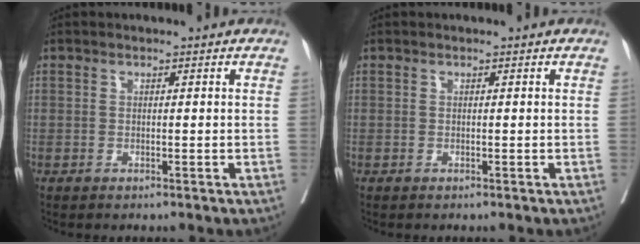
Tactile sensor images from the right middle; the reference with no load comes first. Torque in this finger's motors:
{"motor_torque": [0.01, -0.06, 0.00, 0.00]}